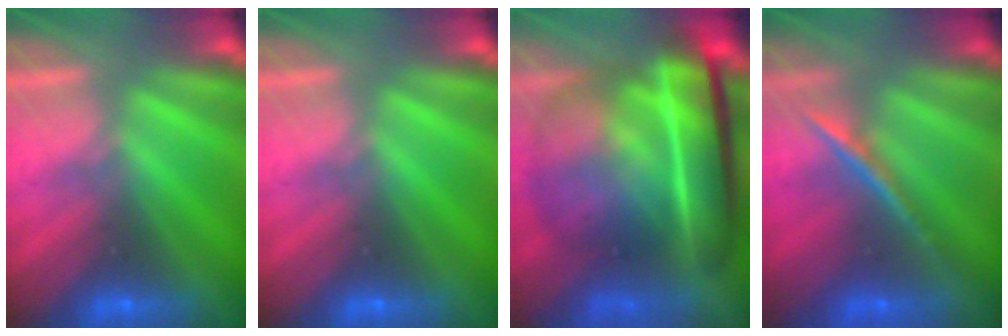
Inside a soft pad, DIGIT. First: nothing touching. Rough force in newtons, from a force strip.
{"total": 0.0}
{"total": 6.9}
{"total": 1.8}